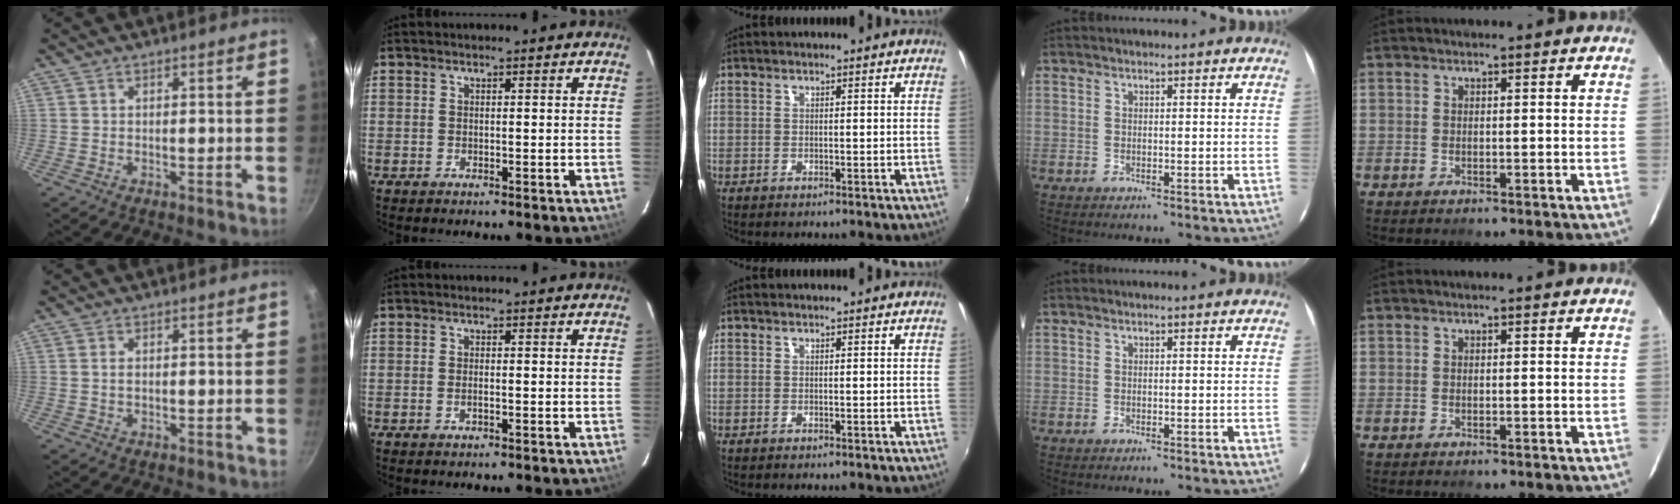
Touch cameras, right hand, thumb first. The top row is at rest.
{"thumb": {"total": 1.2, "force": [0.1, 0.7, 1.0], "torque": [-0.019, 0.002, 0.000]}, "index": {"total": 1.1, "force": [-0.4, 0.3, 1.0], "torque": [-0.020, 0.000, -0.007]}}